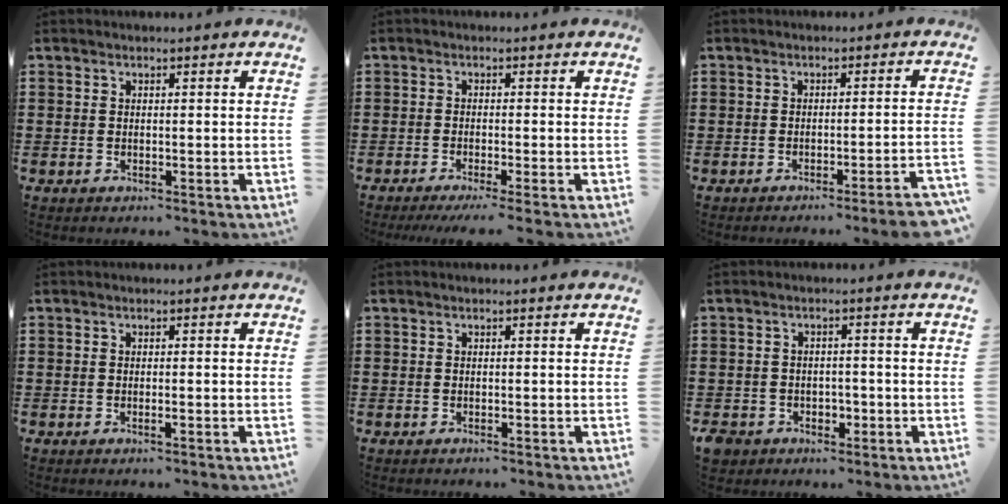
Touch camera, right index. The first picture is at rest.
{"total": 1.5, "force": [-1.1, -0.2, 1.1], "torque": [-0.018, -0.004, -0.019]}
{"total": 2.8, "force": [-2.2, -0.5, 1.8], "torque": [-0.028, -0.010, -0.042]}
{"total": 0.7, "force": [-0.3, 0.0, 0.6], "torque": [-0.010, -0.004, -0.004]}
{"total": 0.0}
{"total": 3.0, "force": [-1.6, 2.4, 0.8], "torque": [-0.022, 0.005, -0.034]}